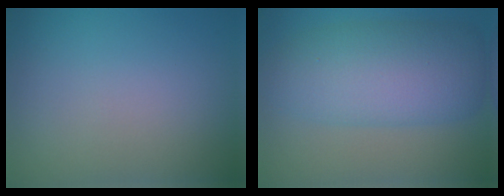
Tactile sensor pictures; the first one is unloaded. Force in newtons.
{"total": 8.1, "press": 8.1, "slide": 0.1}